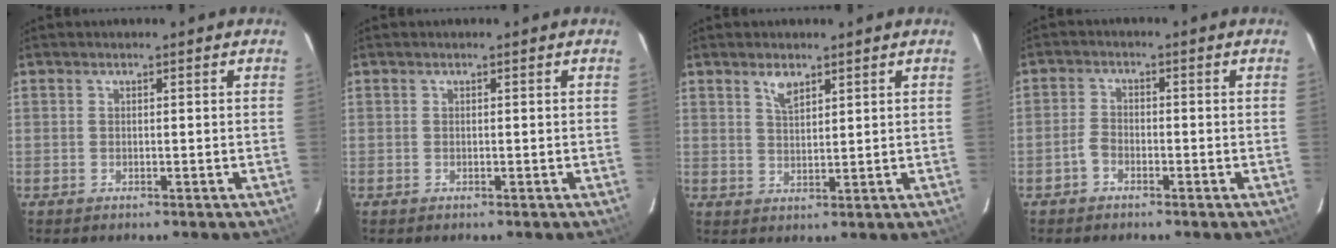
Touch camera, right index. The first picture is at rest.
{"total": 0.0}
{"total": 3.2, "force": [2.2, 1.3, 2.0], "torque": [-0.036, 0.002, 0.042]}
{"total": 2.4, "force": [-1.6, 1.5, 1.1], "torque": [-0.027, 0.009, -0.031]}